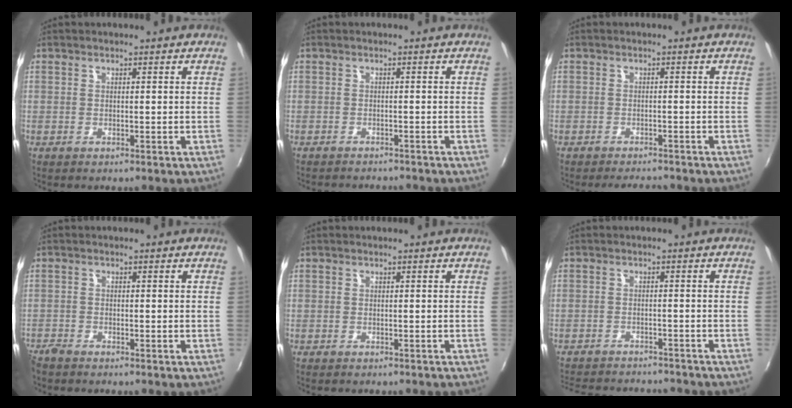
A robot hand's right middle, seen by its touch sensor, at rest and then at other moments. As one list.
[{"total": 4.5, "force": [-4.3, 0.7, 1.3], "torque": [-0.035, -0.009, -0.061]}, {"total": 4.0, "force": [-3.7, 0.7, 1.3], "torque": [-0.035, -0.003, -0.053]}, {"total": 2.4, "force": [-2.3, 0.6, 0.5], "torque": [-0.019, -0.011, -0.048]}, {"total": 1.7, "force": [-1.5, 0.5, 0.6], "torque": [-0.016, -0.010, -0.020]}, {"total": 13.5, "force": [-12.1, 3.5, 4.8], "torque": [-0.111, -0.004, -0.171]}]